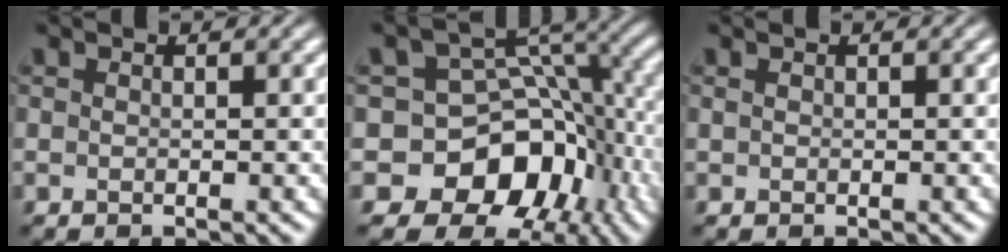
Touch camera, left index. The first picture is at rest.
{"total": 11.6, "force": [-5.0, 9.3, 4.7], "torque": [-0.072, 0.023, -0.106]}
{"total": 0.0}